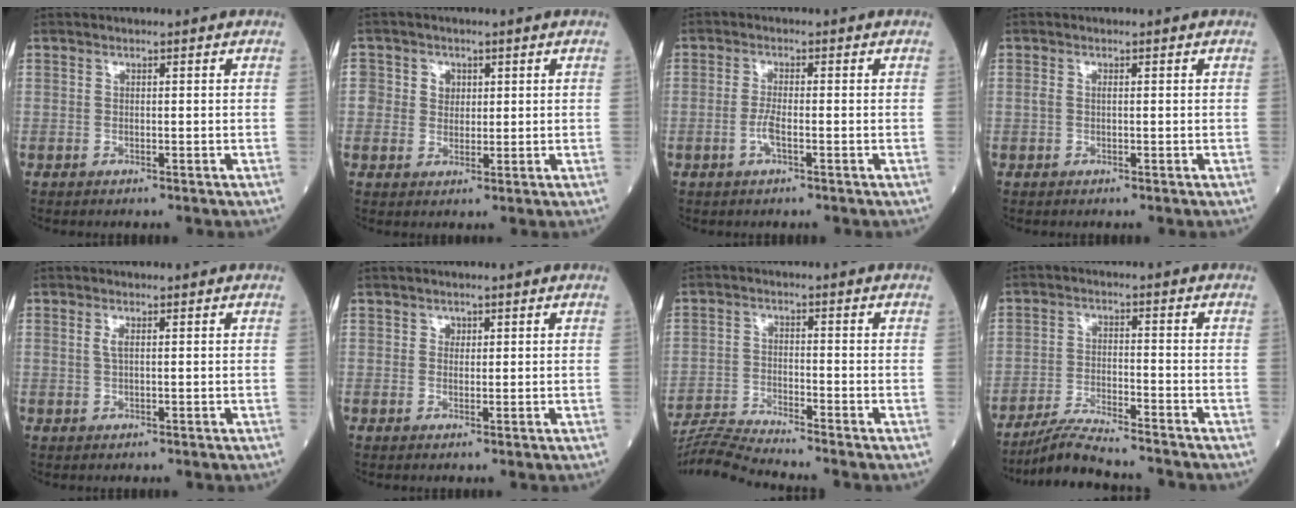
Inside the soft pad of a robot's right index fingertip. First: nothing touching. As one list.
[{"total": 3.7, "force": [0.8, 3.3, 1.3], "torque": [-0.014, 0.007, 0.014]}, {"total": 2.5, "force": [-0.9, 0.3, 2.3], "torque": [-0.054, -0.001, -0.021]}, {"total": 0.7, "force": [0.1, 0.2, 0.7], "torque": [-0.017, 0.001, 0.000]}, {"total": 1.2, "force": [0.3, 0.3, 1.1], "torque": [-0.029, 0.000, 0.005]}, {"total": 1.0, "force": [0.4, 0.9, 0.3], "torque": [0.002, -0.001, 0.005]}, {"total": 7.3, "force": [-6.8, -2.3, 1.0], "torque": [-0.026, -0.018, -0.132]}, {"total": 8.7, "force": [-8.0, 0.1, 3.4], "torque": [-0.060, -0.016, -0.139]}]